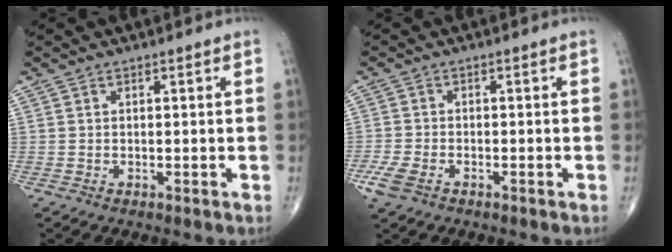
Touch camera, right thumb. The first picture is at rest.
{"total": 4.3, "force": [-2.4, 2.3, 2.7], "torque": [-0.070, 0.002, -0.046]}